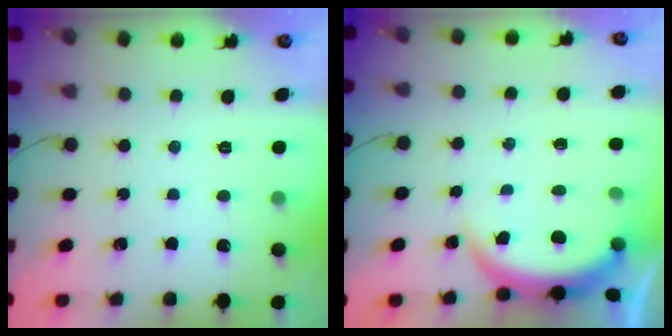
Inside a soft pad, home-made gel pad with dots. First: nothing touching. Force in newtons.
{"total": 3.9, "press": 3.9, "slide": 0.2}